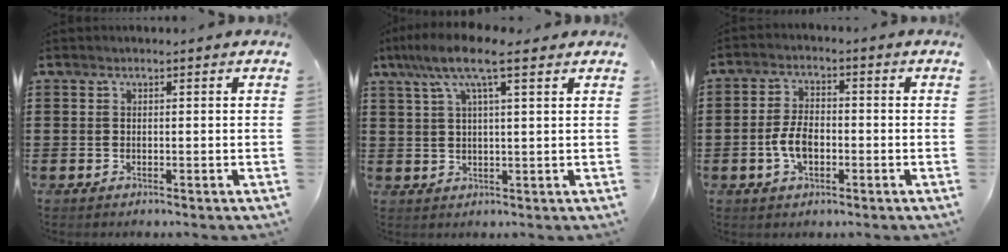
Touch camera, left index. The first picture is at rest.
{"total": 8.5, "force": [5.0, 2.0, 6.6], "torque": [-0.141, 0.003, 0.087]}
{"total": 5.4, "force": [-1.4, 2.8, 4.3], "torque": [-0.104, -0.001, -0.032]}